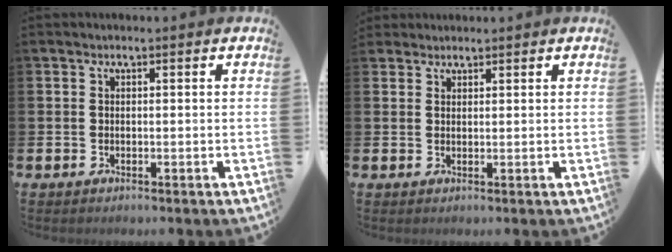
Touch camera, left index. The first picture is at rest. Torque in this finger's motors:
{"motor_torque": [0.22, -0.29, 0.45, 0.19]}